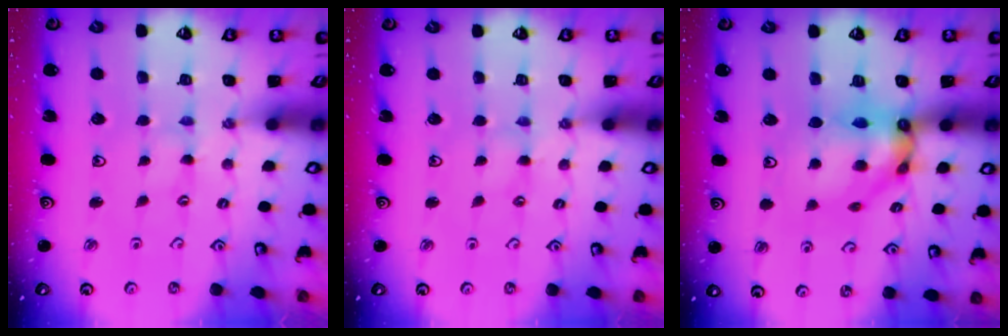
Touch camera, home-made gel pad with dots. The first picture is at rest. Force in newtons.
{"total": 1.0, "press": 1.0, "slide": 0.3}
{"total": 11.5, "press": 11.4, "slide": 1.5}